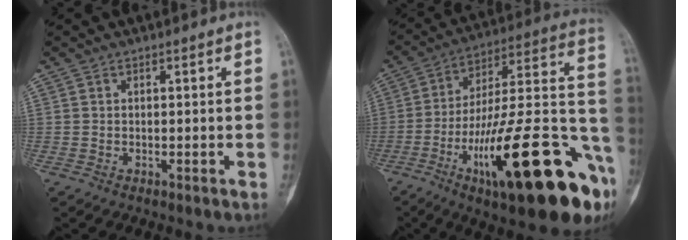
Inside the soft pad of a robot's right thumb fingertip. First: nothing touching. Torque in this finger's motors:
{"motor_torque": [0.77, 1.06, 2.01, -0.76, 0.18]}